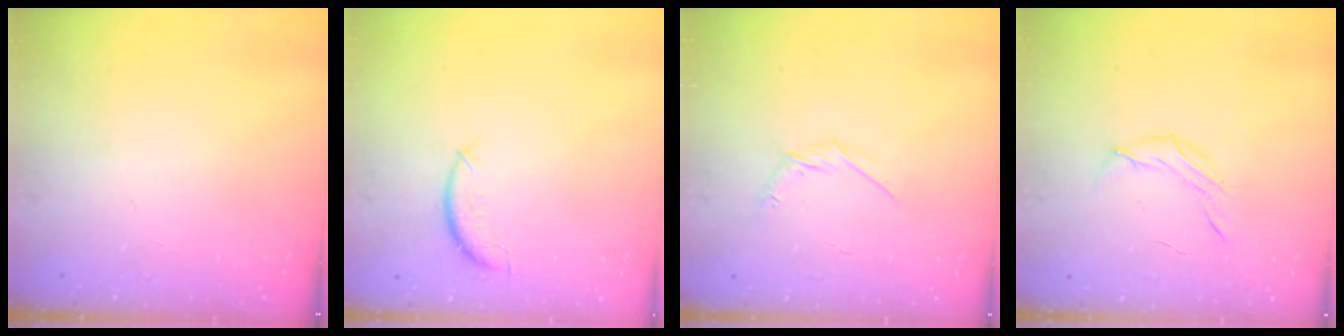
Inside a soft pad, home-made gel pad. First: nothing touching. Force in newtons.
{"total": 7.8, "press": 7.8, "slide": 0.5}
{"total": 3.3, "press": 3.2, "slide": 0.7}
{"total": 7.0, "press": 6.9, "slide": 1.4}